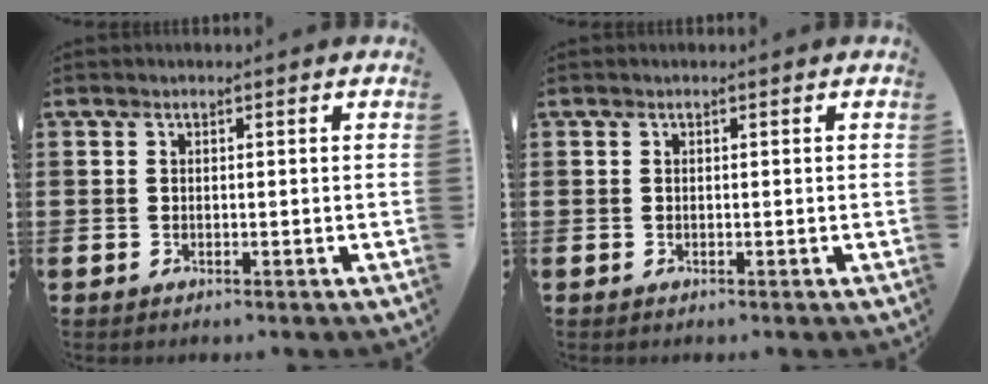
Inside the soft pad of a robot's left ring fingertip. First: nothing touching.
{"total": 0.0}